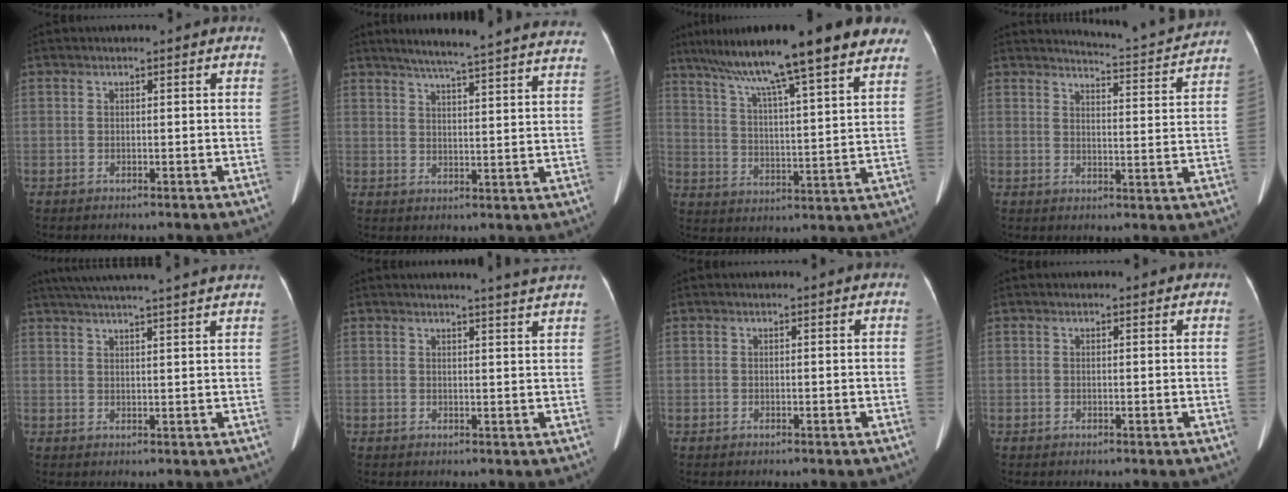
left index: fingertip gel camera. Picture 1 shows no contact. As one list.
[{"total": 25.4, "force": [23.3, 0.7, 10.0], "torque": [-0.147, -0.043, 0.279]}, {"total": 24.2, "force": [18.7, 1.7, 15.3], "torque": [-0.253, 0.024, 0.267]}, {"total": 9.6, "force": [9.5, -0.7, 1.1], "torque": [-0.033, -0.023, 0.120]}, {"total": 20.2, "force": [18.2, -0.4, 8.6], "torque": [-0.147, 0.009, 0.239]}, {"total": 6.1, "force": [5.7, -1.4, 1.6], "torque": [-0.027, -0.014, 0.054]}, {"total": 2.0, "force": [1.9, 0.1, 0.3], "torque": [-0.009, 0.008, 0.020]}, {"total": 2.7, "force": [2.4, 0.8, 0.7], "torque": [-0.011, 0.006, 0.022]}]